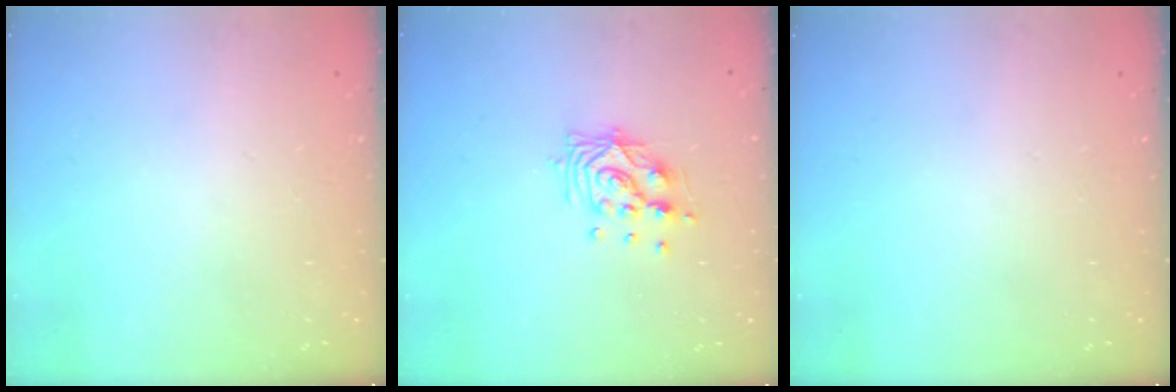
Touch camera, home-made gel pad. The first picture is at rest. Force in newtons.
{"total": 10.6, "press": 10.5, "slide": 0.8}
{"total": 0.0}